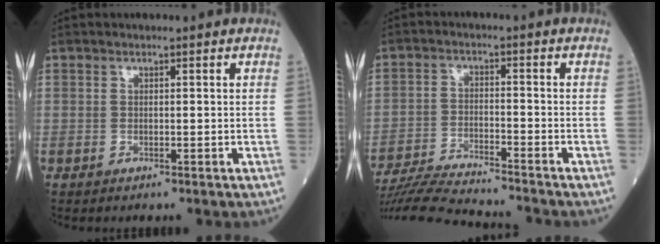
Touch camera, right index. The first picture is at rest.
{"total": 11.8, "force": [-11.3, -0.3, 3.6], "torque": [-0.059, -0.014, -0.192]}